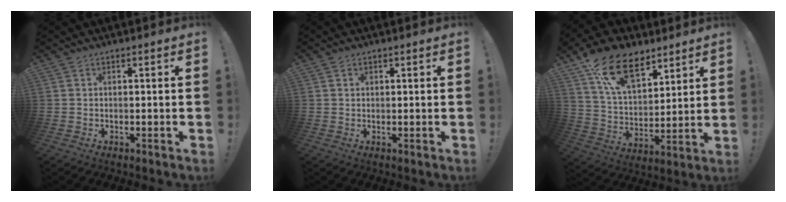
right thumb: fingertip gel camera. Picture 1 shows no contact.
{"total": 0.8, "force": [0.5, 0.7, 0.0], "torque": [0.007, -0.003, 0.008]}
{"total": 18.4, "force": [11.5, 10.5, 9.7], "torque": [-0.163, -0.070, 0.214]}